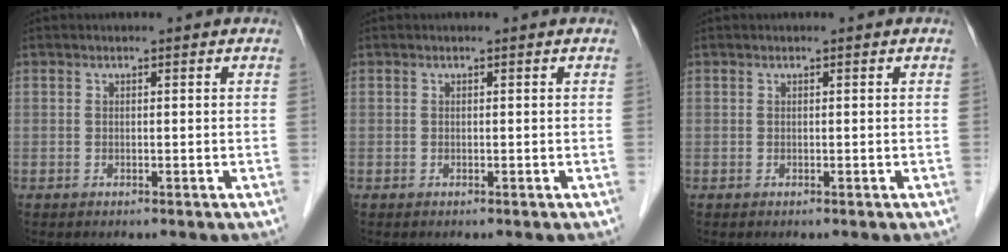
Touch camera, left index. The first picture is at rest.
{"total": 0.0}
{"total": 0.0}